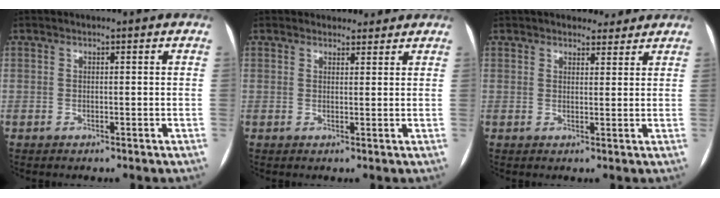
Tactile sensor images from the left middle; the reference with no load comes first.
{"total": 2.7, "force": [2.3, 1.3, 0.0], "torque": [0.004, 0.006, 0.027]}
{"total": 7.3, "force": [6.5, 2.6, 1.9], "torque": [-0.012, 0.013, 0.083]}